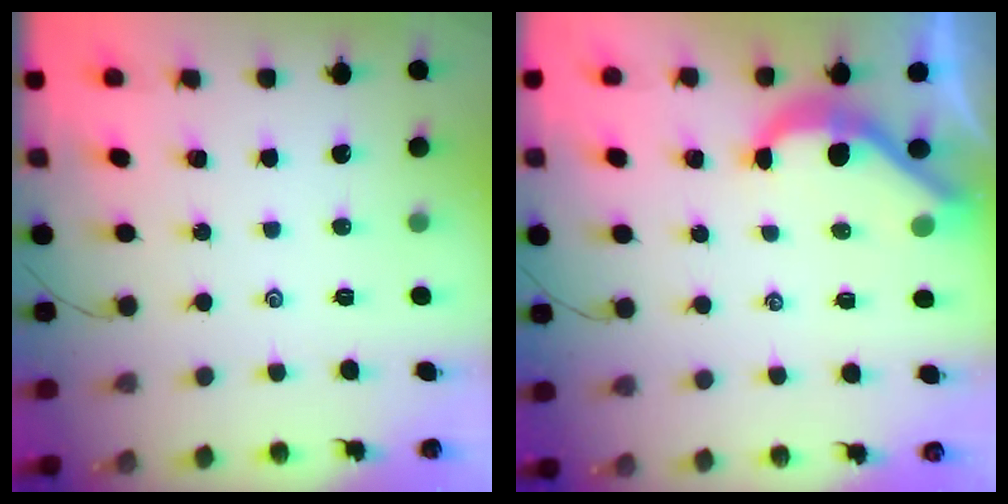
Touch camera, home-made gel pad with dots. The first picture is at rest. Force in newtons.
{"total": 5.7, "press": 5.7, "slide": 0.8}